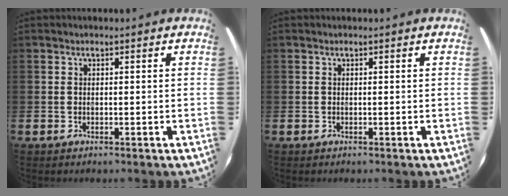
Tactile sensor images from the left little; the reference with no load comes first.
{"total": 0.0}